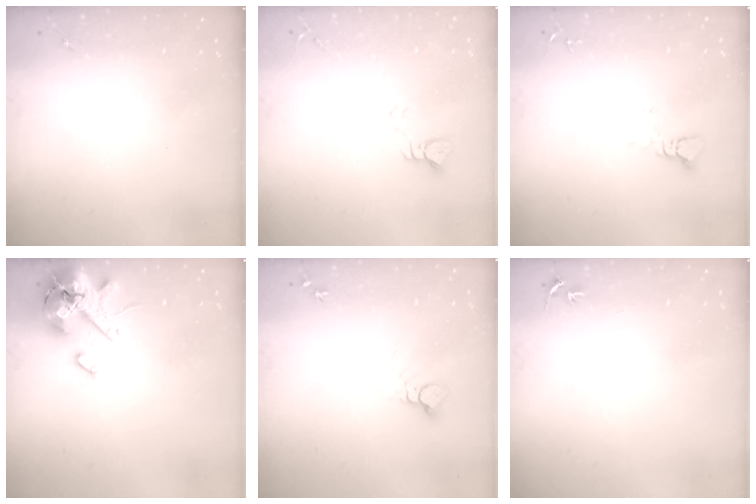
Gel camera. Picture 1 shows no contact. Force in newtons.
{"total": 2.8, "press": 2.8, "slide": 0.2}
{"total": 2.4, "press": 2.4, "slide": 0.1}
{"total": 13.2, "press": 13.0, "slide": 2.2}
{"total": 3.7, "press": 3.7, "slide": 0.3}
{"total": 3.1, "press": 3.1, "slide": 0.3}